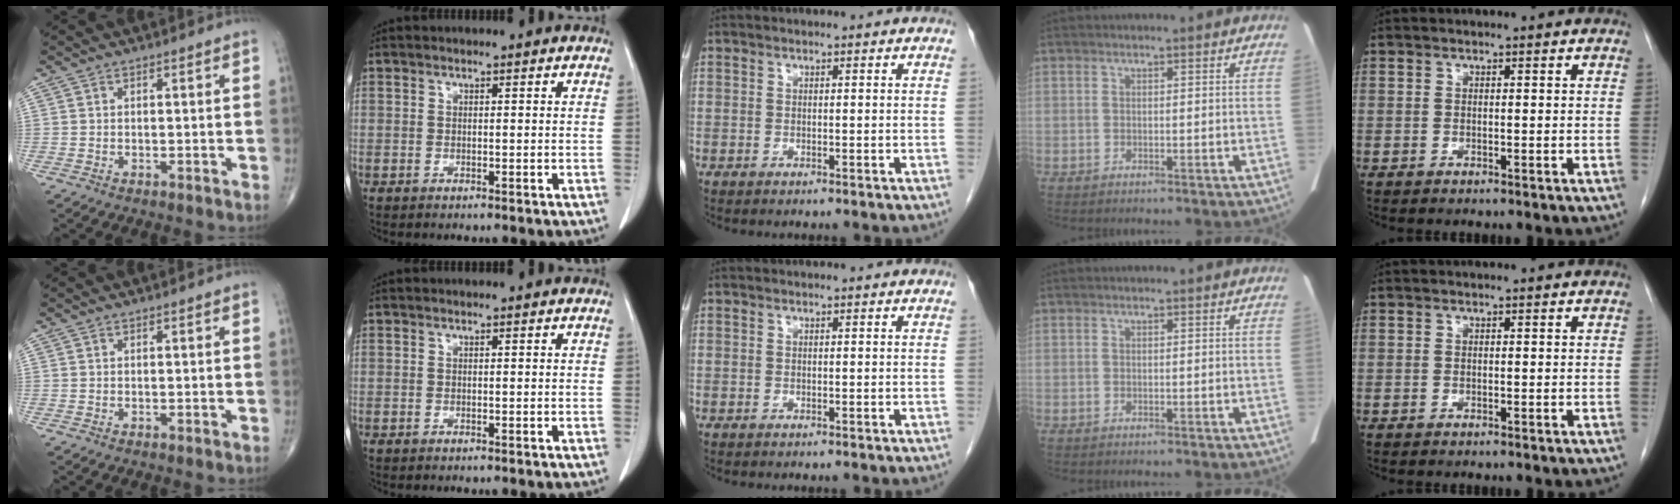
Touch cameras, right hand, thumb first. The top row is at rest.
{}